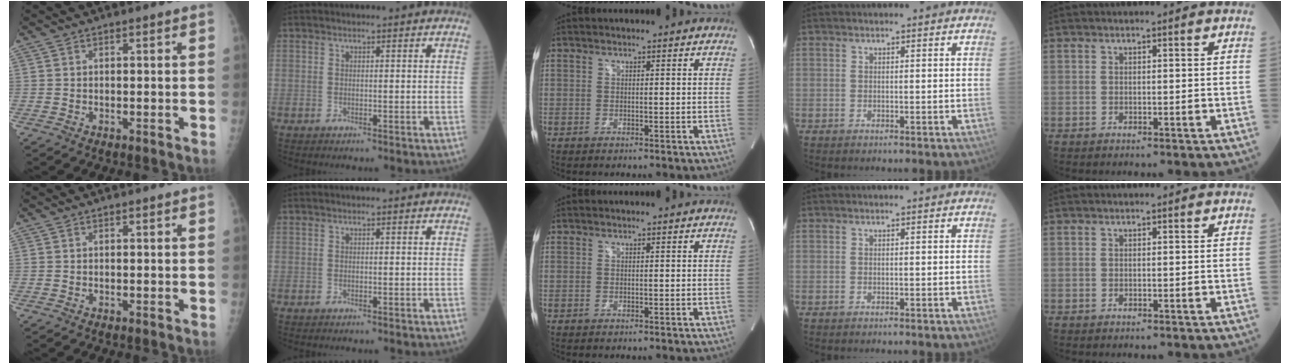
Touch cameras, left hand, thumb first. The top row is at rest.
{}